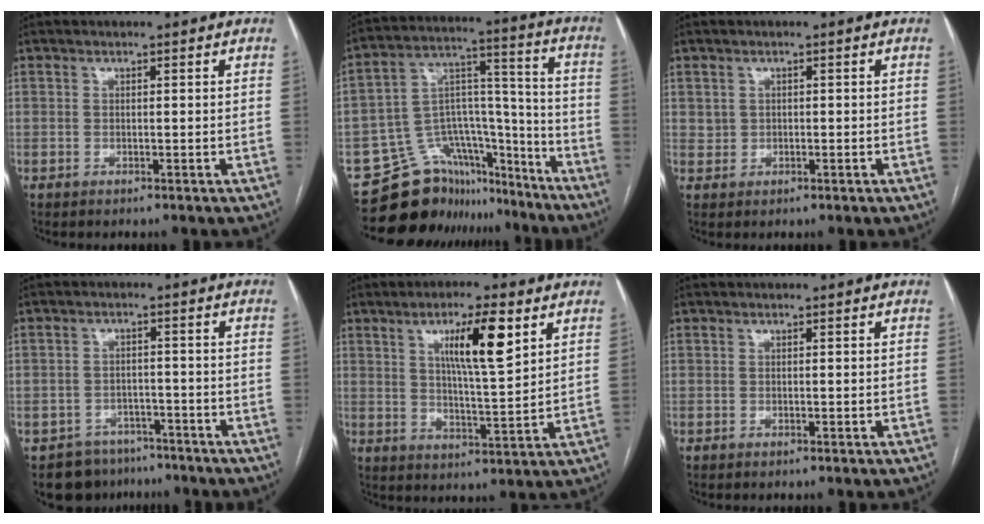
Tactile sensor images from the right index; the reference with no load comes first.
{"total": 16.8, "force": [-14.5, 8.0, 3.0], "torque": [-0.038, 0.081, -0.224]}
{"total": 1.3, "force": [0.2, 1.3, 0.3], "torque": [-0.005, 0.004, 0.008]}
{"total": 7.2, "force": [-5.6, 4.6, 0.0], "torque": [0.010, 0.021, -0.076]}
{"total": 9.7, "force": [4.4, 1.1, 8.6], "torque": [-0.146, -0.001, 0.073]}
{"total": 0.0}